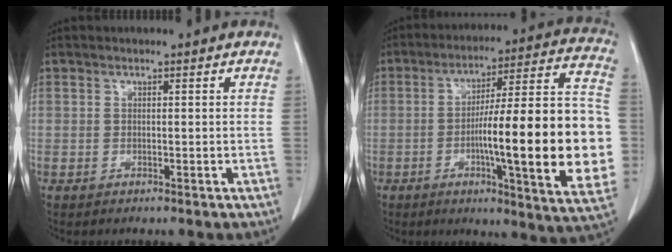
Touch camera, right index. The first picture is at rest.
{"total": 24.6, "force": [-3.6, 2.4, 24.2], "torque": [-0.281, 0.017, -0.051]}